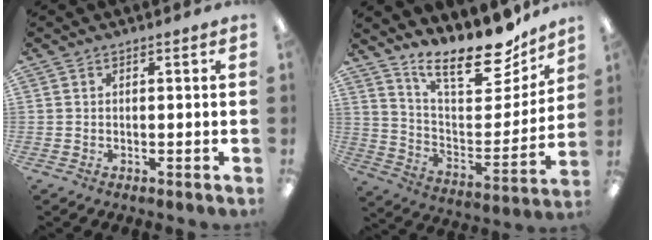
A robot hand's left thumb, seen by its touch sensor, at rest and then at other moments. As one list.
[{"total": 19.5, "force": [15.6, 6.3, 9.9], "torque": [-0.149, -0.116, 0.265]}]